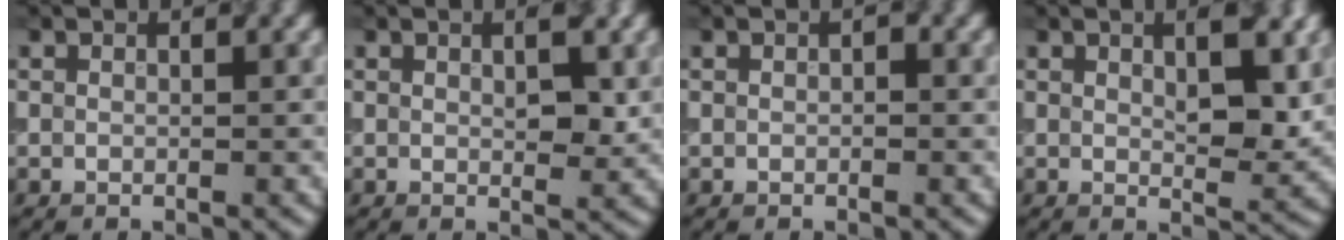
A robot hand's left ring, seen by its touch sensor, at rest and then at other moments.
{"total": 2.7, "force": [0.7, 0.9, 2.5], "torque": [-0.036, -0.004, 0.012]}
{"total": 0.5, "force": [0.0, 0.3, 0.4], "torque": [-0.004, -0.001, -0.002]}
{"total": 4.6, "force": [1.5, 1.5, 4.1], "torque": [-0.061, -0.003, 0.024]}